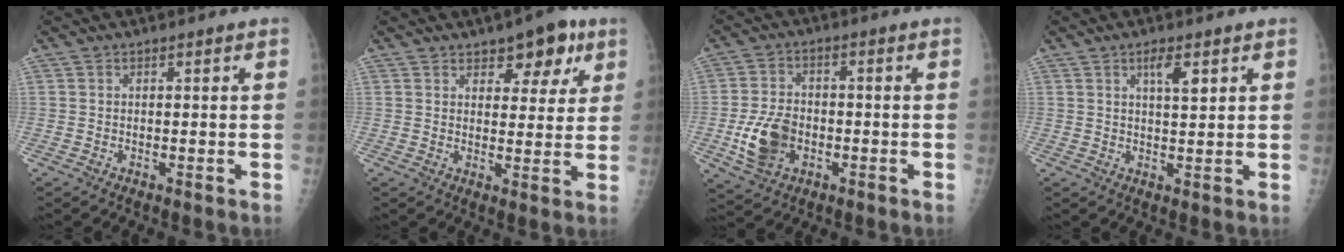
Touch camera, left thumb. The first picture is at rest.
{"total": 8.1, "force": [4.7, 4.3, 5.0], "torque": [-0.027, -0.018, 0.060]}
{"total": 9.2, "force": [-2.6, 6.4, 6.1], "torque": [-0.108, 0.009, -0.043]}
{"total": 4.0, "force": [2.0, 1.2, 3.3], "torque": [-0.050, -0.009, 0.034]}